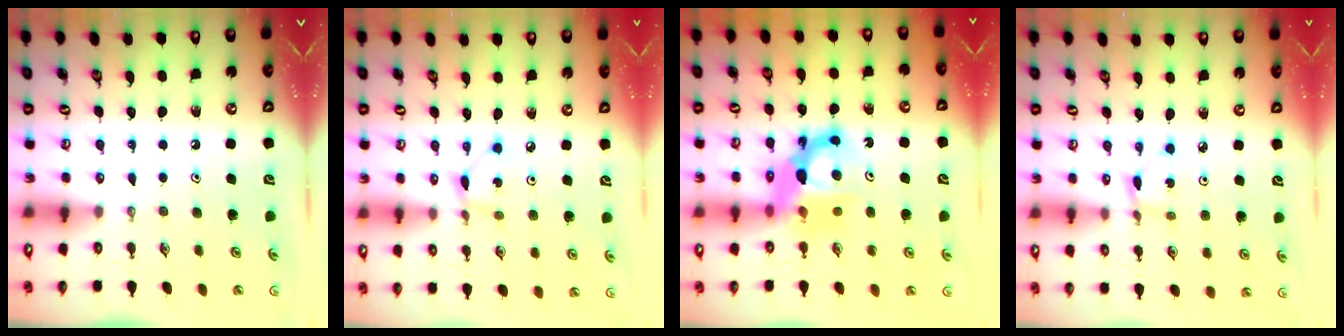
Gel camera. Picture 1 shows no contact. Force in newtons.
{"total": 3.6, "press": 3.6, "slide": 0.1}
{"total": 11.5, "press": 11.4, "slide": 1.3}
{"total": 2.6, "press": 2.6, "slide": 0.3}